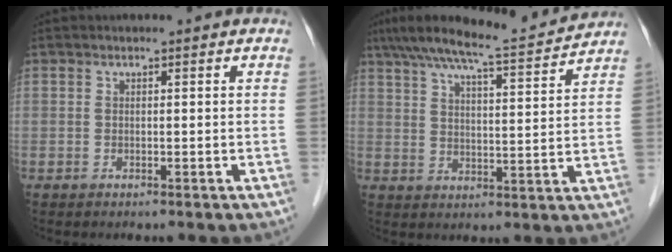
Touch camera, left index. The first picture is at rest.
{"total": 12.2, "force": [11.3, -0.3, 4.5], "torque": [-0.082, 0.013, 0.171]}